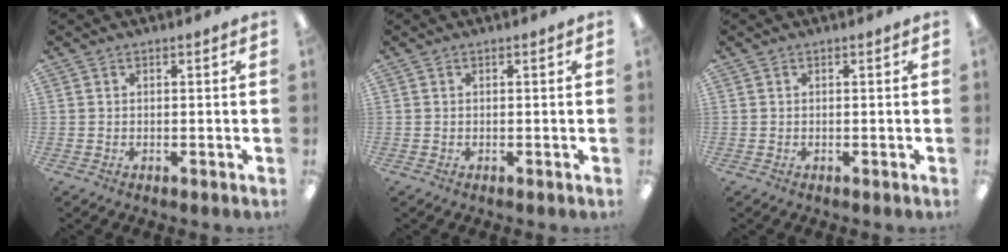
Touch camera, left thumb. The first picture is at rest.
{"total": 0.0}
{"total": 0.0}